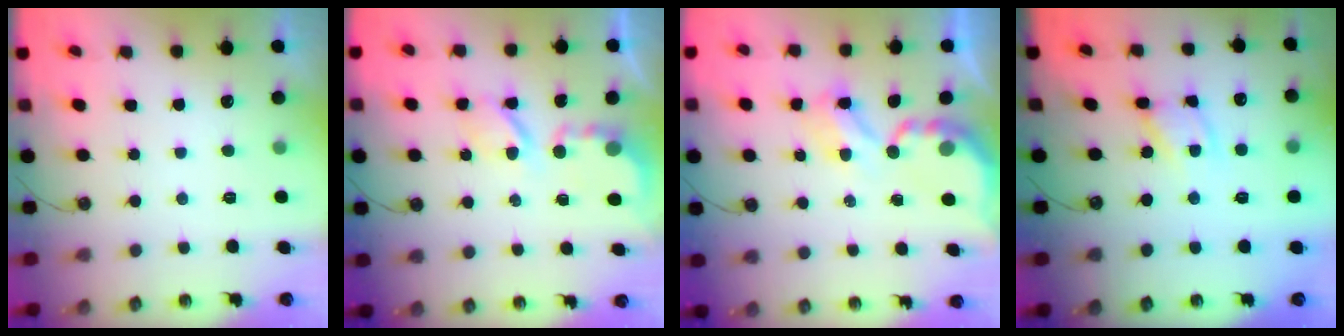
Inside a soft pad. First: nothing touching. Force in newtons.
{"total": 7.0, "press": 7.0, "slide": 0.3}
{"total": 4.8, "press": 4.8, "slide": 0.3}
{"total": 8.3, "press": 8.3, "slide": 0.5}